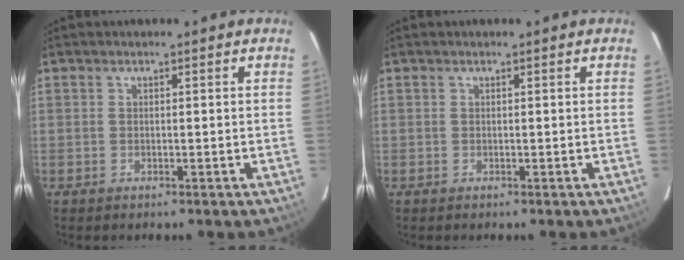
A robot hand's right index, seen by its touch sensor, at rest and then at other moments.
{"total": 0.0}